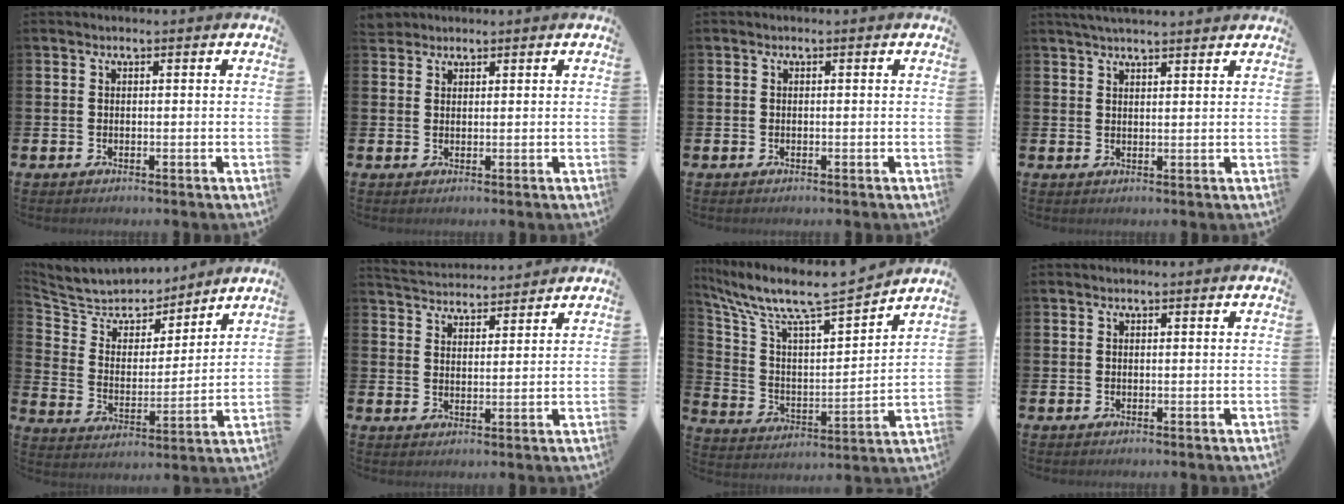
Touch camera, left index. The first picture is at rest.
{"total": 2.2, "force": [2.0, 0.9, -0.1], "torque": [0.009, 0.000, 0.035]}
{"total": 0.0}
{"total": 3.3, "force": [3.2, 0.2, 0.7], "torque": [-0.017, -0.009, 0.058]}
{"total": 7.5, "force": [7.1, 2.4, 0.3], "torque": [-0.053, -0.055, 0.128]}
{"total": 4.4, "force": [4.3, 0.6, -0.1], "torque": [-0.016, -0.025, 0.079]}
{"total": 9.3, "force": [8.2, 1.5, 4.1], "torque": [-0.119, -0.061, 0.134]}
{"total": 0.0}